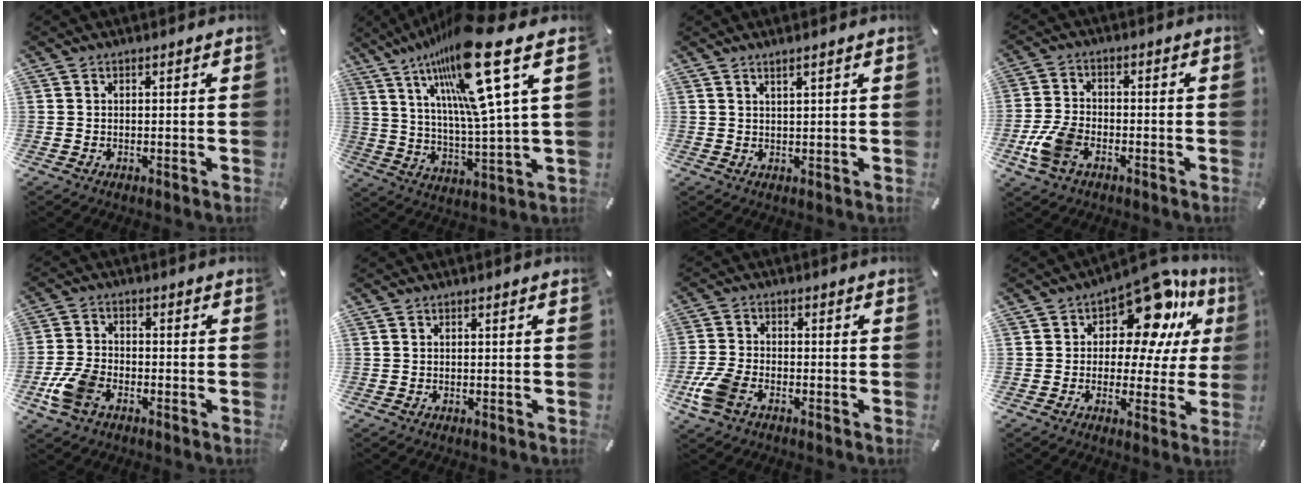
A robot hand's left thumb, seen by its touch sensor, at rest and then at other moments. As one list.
[{"total": 22.0, "force": [13.7, 3.0, 17.0], "torque": [-0.317, -0.082, 0.206]}, {"total": 1.8, "force": [1.3, -0.2, 1.2], "torque": [-0.024, -0.002, 0.022]}, {"total": 7.7, "force": [-3.6, 4.8, 4.8], "torque": [-0.113, 0.011, -0.067]}, {"total": 7.8, "force": [-4.0, 4.7, 4.7], "torque": [-0.109, 0.012, -0.075]}, {"total": 0.0}, {"total": 7.1, "force": [-3.7, 3.9, 4.6], "torque": [-0.115, 0.005, -0.073]}, {"total": 14.6, "force": [8.9, 7.2, 9.0], "torque": [-0.127, -0.072, 0.152]}]